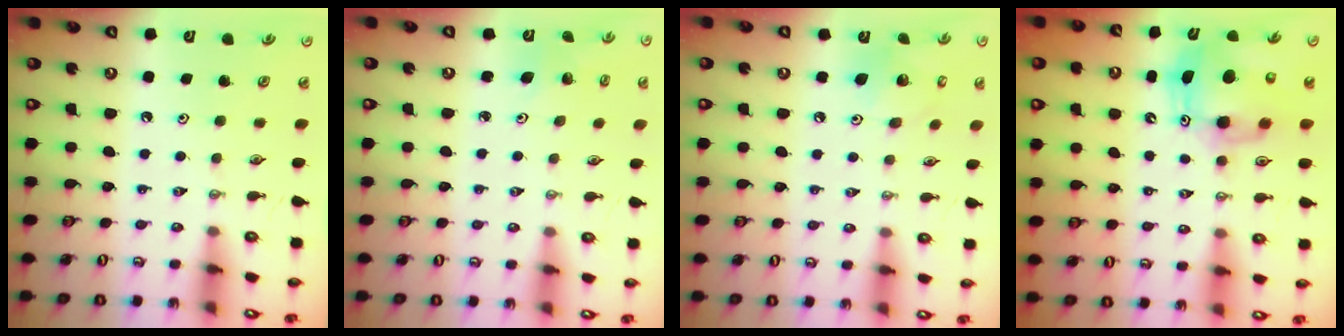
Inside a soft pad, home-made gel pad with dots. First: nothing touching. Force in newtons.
{"total": 3.0, "press": 2.2, "slide": 2.0}
{"total": 9.2, "press": 9.2, "slide": 0.6}
{"total": 11.7, "press": 11.5, "slide": 2.4}